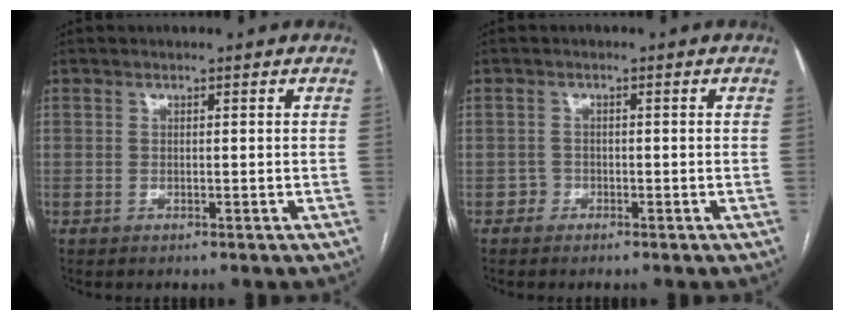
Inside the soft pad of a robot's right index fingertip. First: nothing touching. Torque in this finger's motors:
{"motor_torque": [-0.21, 0.12, -0.56, -0.21]}